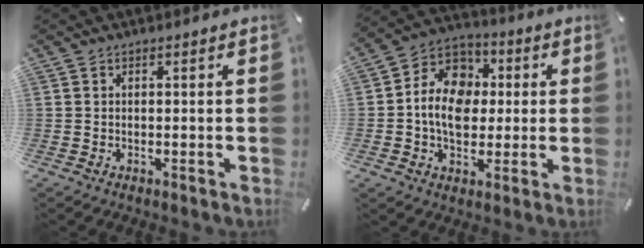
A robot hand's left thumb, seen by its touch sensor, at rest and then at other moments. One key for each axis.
{"total": 12.6, "fx": -1.0, "fy": 10.6, "fz": 6.8, "tx": -0.134, "ty": 0.014, "tz": -0.019}